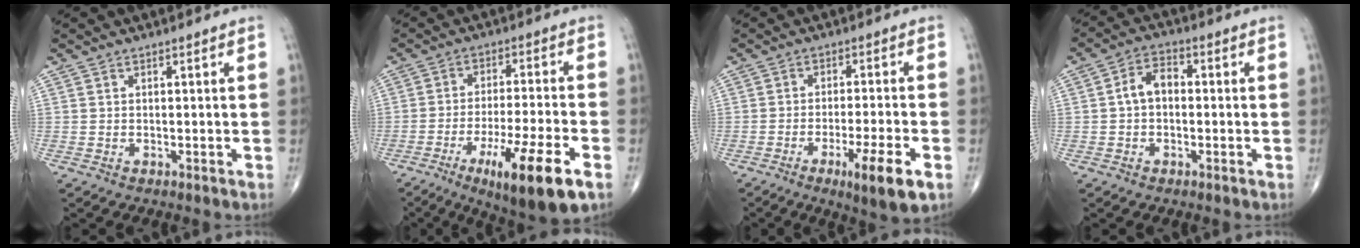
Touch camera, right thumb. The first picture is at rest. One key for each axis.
{"total": 15.2, "fx": -7.4, "fy": 2.4, "fz": 13.1, "tx": -0.226, "ty": 0.009, "tz": -0.112}
{"total": 9.3, "fx": -4.3, "fy": 1.0, "fz": 8.2, "tx": -0.135, "ty": 0.001, "tz": -0.065}
{"total": 5.4, "fx": -0.2, "fy": 3.6, "fz": 4.0, "tx": -0.062, "ty": 0.022, "tz": -0.013}